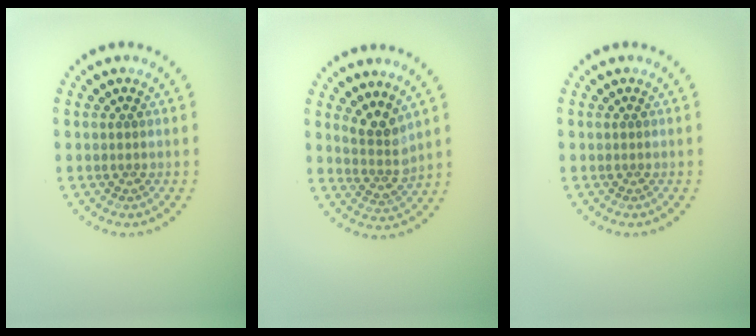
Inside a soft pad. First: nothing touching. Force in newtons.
{"total": 2.9, "press": 2.1, "slide": 2.0}
{"total": 0.0}